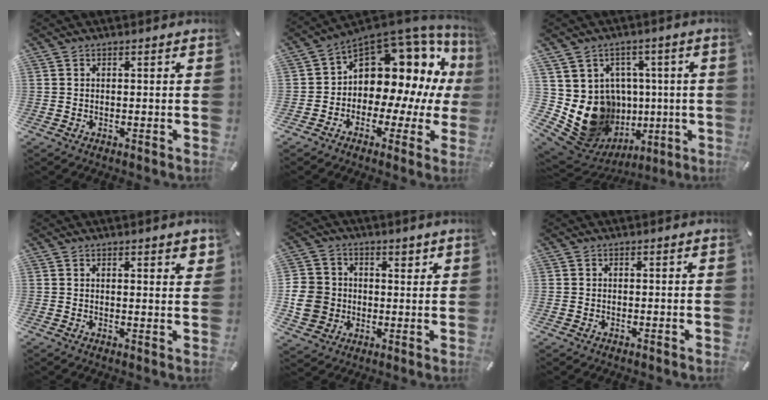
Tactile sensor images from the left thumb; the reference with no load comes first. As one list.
[{"total": 13.4, "force": [5.2, 9.3, 8.1], "torque": [-0.116, -0.068, 0.081]}, {"total": 15.9, "force": [-1.7, 14.4, 6.7], "torque": [-0.108, -0.020, 0.008]}, {"total": 2.1, "force": [1.7, 0.4, 1.1], "torque": [-0.015, -0.005, 0.029]}, {"total": 10.2, "force": [0.4, 9.6, 3.3], "torque": [-0.056, 0.002, 0.012]}, {"total": 0.6, "force": [-0.1, 0.6, 0.2], "torque": [-0.003, 0.004, -0.003]}]